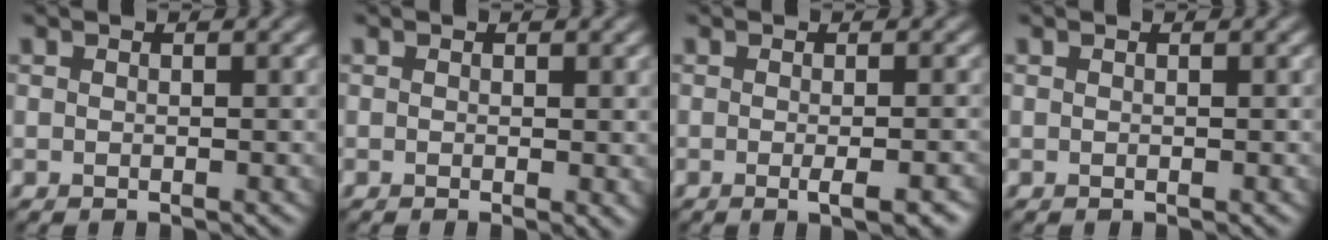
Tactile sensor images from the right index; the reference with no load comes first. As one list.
[{"total": 1.0, "force": [0.0, 0.1, 1.0], "torque": [-0.010, -0.004, -0.001]}, {"total": 3.3, "force": [-0.9, 1.0, 3.0], "torque": [-0.030, -0.002, -0.009]}, {"total": 0.0}]